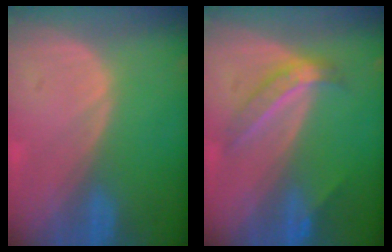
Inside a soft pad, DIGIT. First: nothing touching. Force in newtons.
{"total": 5.0, "press": 4.6, "slide": 2.0}